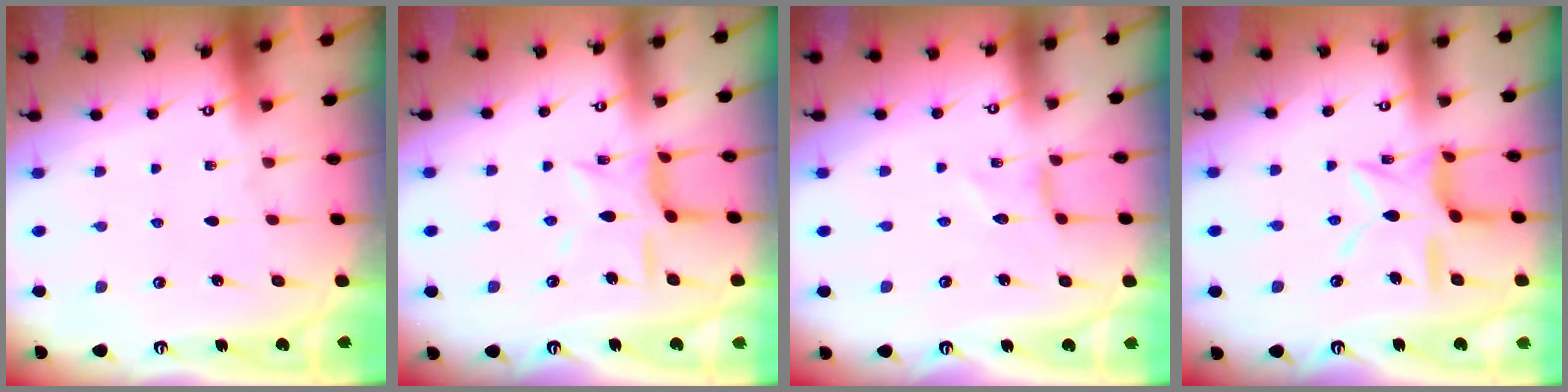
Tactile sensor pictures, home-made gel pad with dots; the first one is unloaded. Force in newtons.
{"total": 10.5, "press": 10.5, "slide": 0.8}
{"total": 0.0}
{"total": 12.4, "press": 12.4, "slide": 0.9}